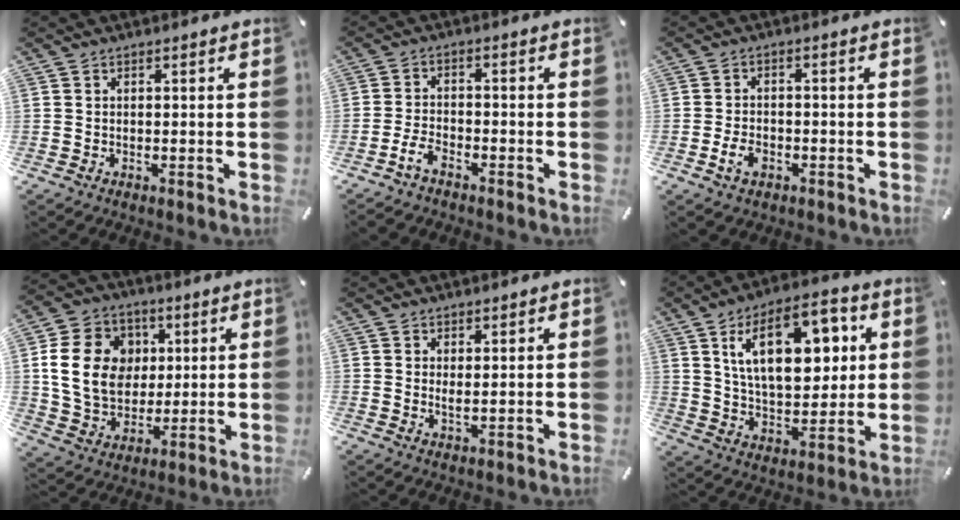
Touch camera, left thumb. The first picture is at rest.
{"total": 4.4, "force": [-3.2, 1.9, 2.3], "torque": [-0.059, 0.011, -0.064]}
{"total": 4.7, "force": [-2.1, 3.1, 2.9], "torque": [-0.069, 0.004, -0.041]}
{"total": 16.0, "force": [2.7, 13.5, 8.1], "torque": [-0.166, 0.011, 0.051]}
{"total": 1.7, "force": [1.0, 0.5, 1.3], "torque": [-0.020, -0.003, 0.015]}
{"total": 19.8, "force": [7.7, 10.4, 15.0], "torque": [-0.240, -0.006, 0.124]}